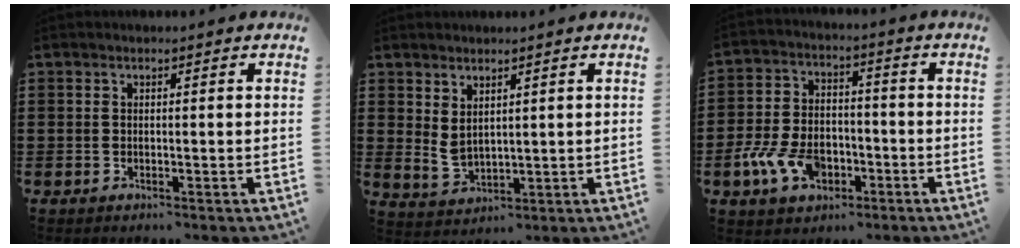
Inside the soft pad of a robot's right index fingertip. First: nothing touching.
{"total": 3.1, "force": [2.2, 1.3, 1.6], "torque": [-0.036, -0.006, 0.045]}
{"total": 8.4, "force": [-3.3, 5.5, 5.5], "torque": [-0.127, 0.011, -0.060]}